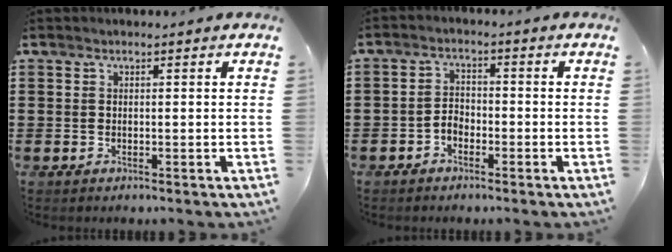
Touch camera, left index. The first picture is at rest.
{"total": 2.3, "force": [-1.6, 1.3, 1.1], "torque": [-0.025, 0.007, -0.033]}